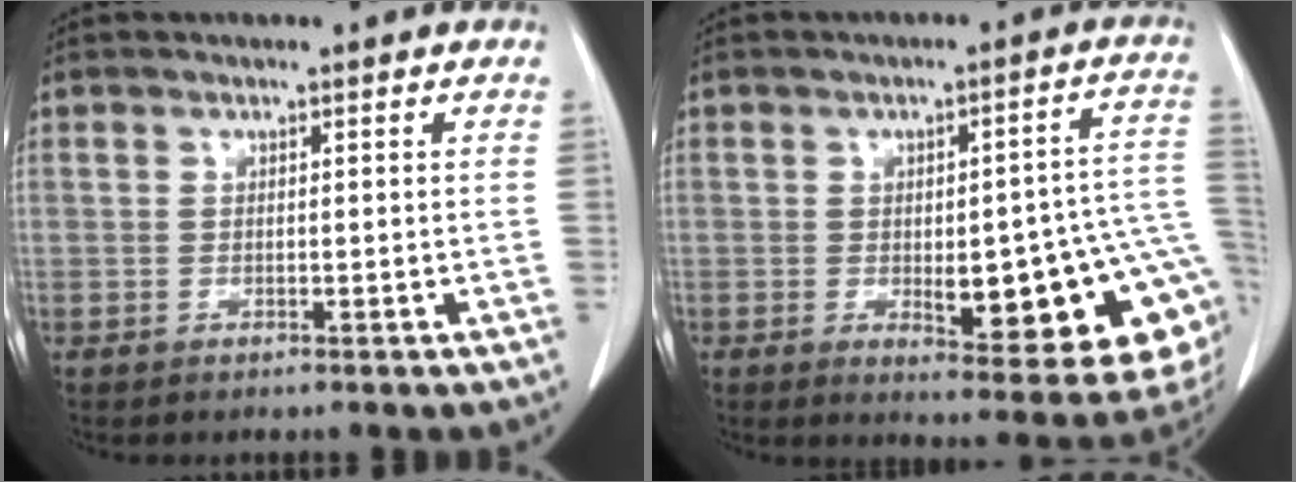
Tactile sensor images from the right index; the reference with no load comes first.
{"total": 18.7, "force": [-3.6, 5.0, 17.7], "torque": [-0.137, 0.020, -0.024]}